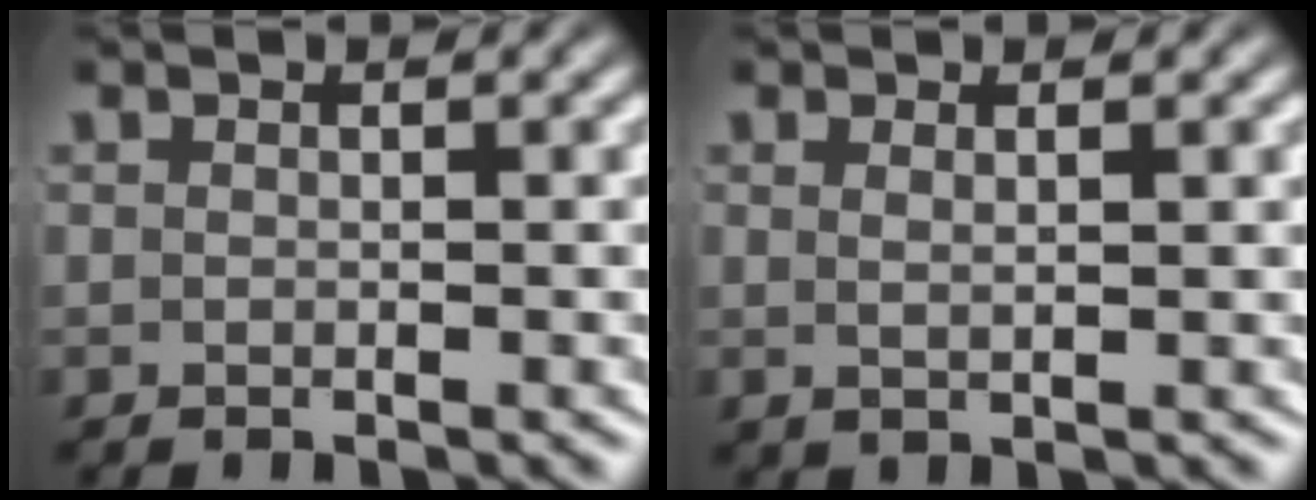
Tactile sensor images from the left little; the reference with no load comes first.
{"total": 0.9, "force": [0.4, -0.3, 0.7], "torque": [-0.012, -0.008, 0.016]}